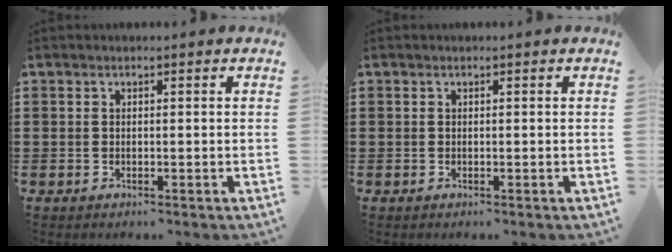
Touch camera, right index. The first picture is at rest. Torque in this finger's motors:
{"motor_torque": [-0.01, 0.01, 0.00, 0.00]}